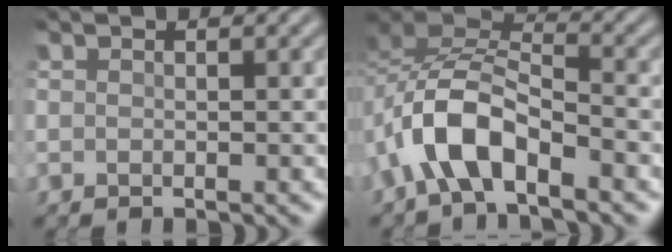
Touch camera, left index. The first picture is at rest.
{"total": 6.1, "force": [-3.1, 2.4, 4.6], "torque": [-0.086, 0.012, -0.062]}